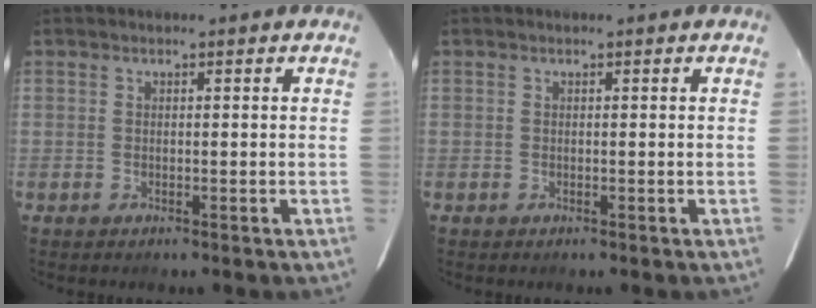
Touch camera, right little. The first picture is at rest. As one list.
[{"total": 0.0}]